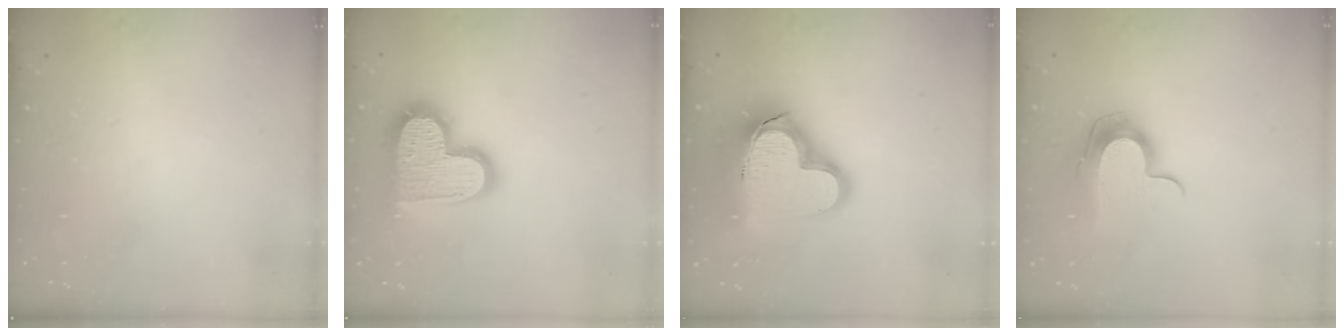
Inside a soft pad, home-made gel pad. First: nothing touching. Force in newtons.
{"total": 17.5, "press": 17.4, "slide": 1.3}
{"total": 20.9, "press": 20.8, "slide": 1.9}
{"total": 11.6, "press": 11.6, "slide": 0.8}